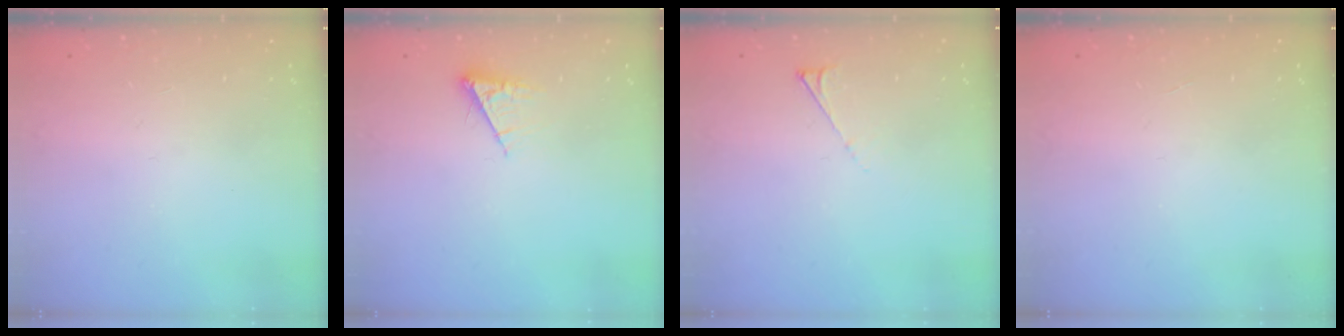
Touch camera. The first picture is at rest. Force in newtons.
{"total": 4.9, "press": 4.8, "slide": 0.8}
{"total": 3.7, "press": 3.6, "slide": 0.6}
{"total": 0.0}